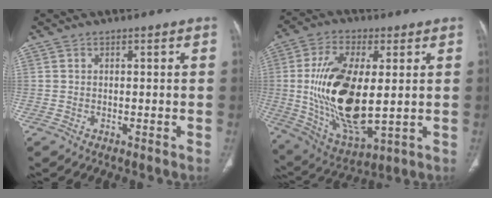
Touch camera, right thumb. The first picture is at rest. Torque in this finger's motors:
{"motor_torque": [2.57, 2.44, 2.17, -0.59, 0.74]}